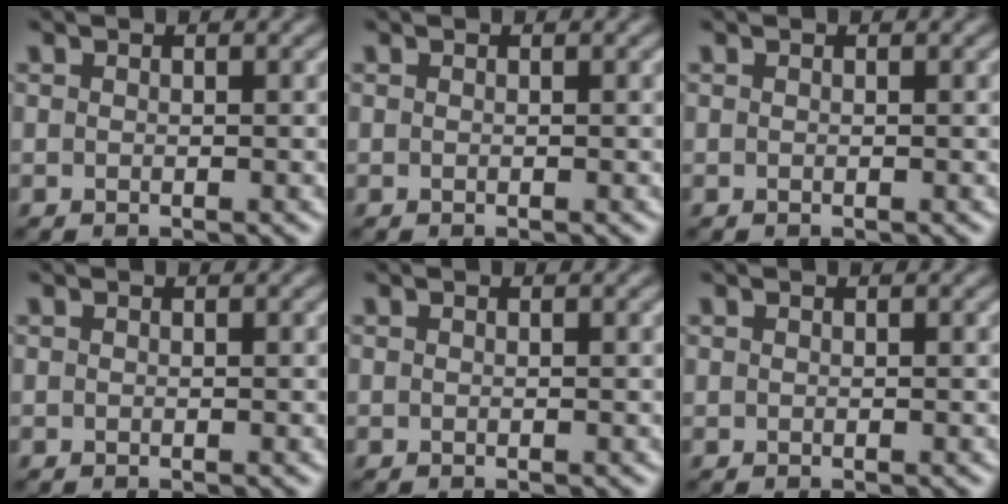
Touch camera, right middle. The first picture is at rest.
{"total": 0.0}
{"total": 0.0}
{"total": 0.0}
{"total": 0.0}
{"total": 0.0}